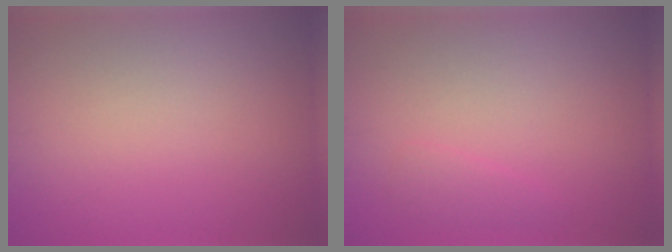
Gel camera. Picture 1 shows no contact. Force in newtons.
{"total": 1.0, "press": 1.0, "slide": 0.1}